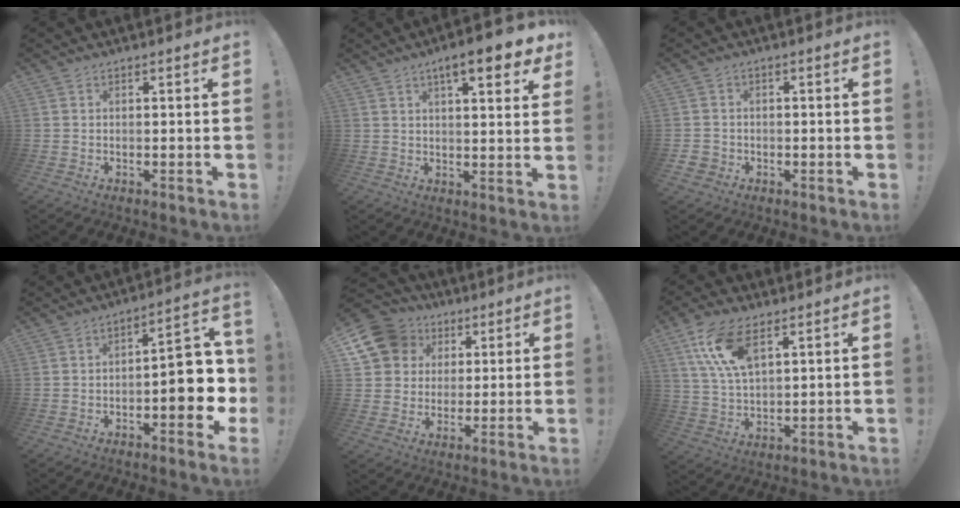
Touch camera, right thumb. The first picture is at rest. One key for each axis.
{"total": 9.8, "fx": 5.4, "fy": 2.2, "fz": 7.8, "tx": -0.105, "ty": -0.026, "tz": 0.084}
{"total": 2.7, "fx": -0.6, "fy": 2.5, "fz": 0.8, "tx": -0.020, "ty": 0.002, "tz": -0.012}
{"total": 13.1, "fx": -3.5, "fy": 5.5, "fz": 11.4, "tx": -0.127, "ty": 0.017, "tz": -0.053}
{"total": 13.8, "fx": 5.3, "fy": 11.5, "fz": 5.4, "tx": -0.085, "ty": -0.022, "tz": 0.109}
{"total": 12.4, "fx": 6.6, "fy": 5.7, "fz": 8.8, "tx": -0.179, "ty": -0.019, "tz": 0.123}